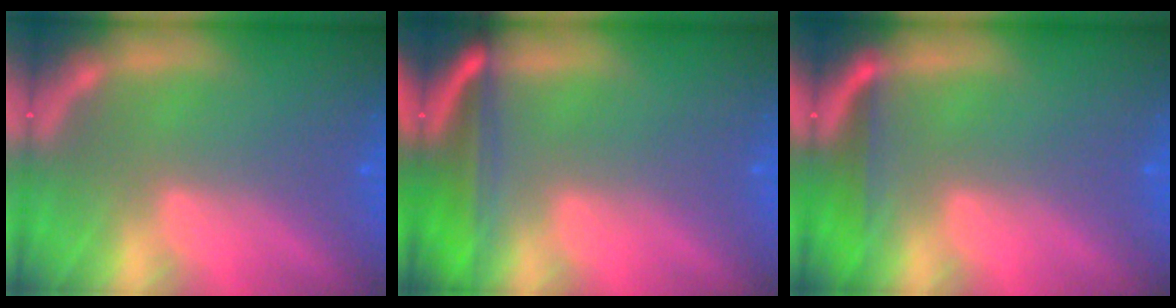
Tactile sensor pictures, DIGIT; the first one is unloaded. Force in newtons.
{"total": 6.0}
{"total": 3.0}